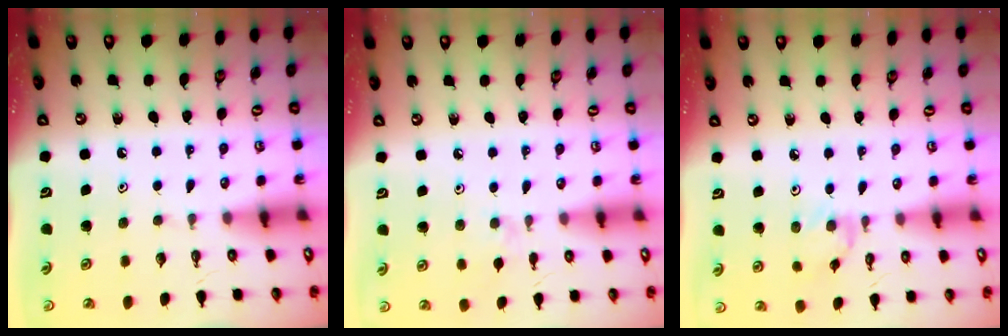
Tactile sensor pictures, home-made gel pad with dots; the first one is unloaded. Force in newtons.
{"total": 1.2, "press": 1.1, "slide": 0.4}
{"total": 2.0, "press": 2.0, "slide": 0.3}